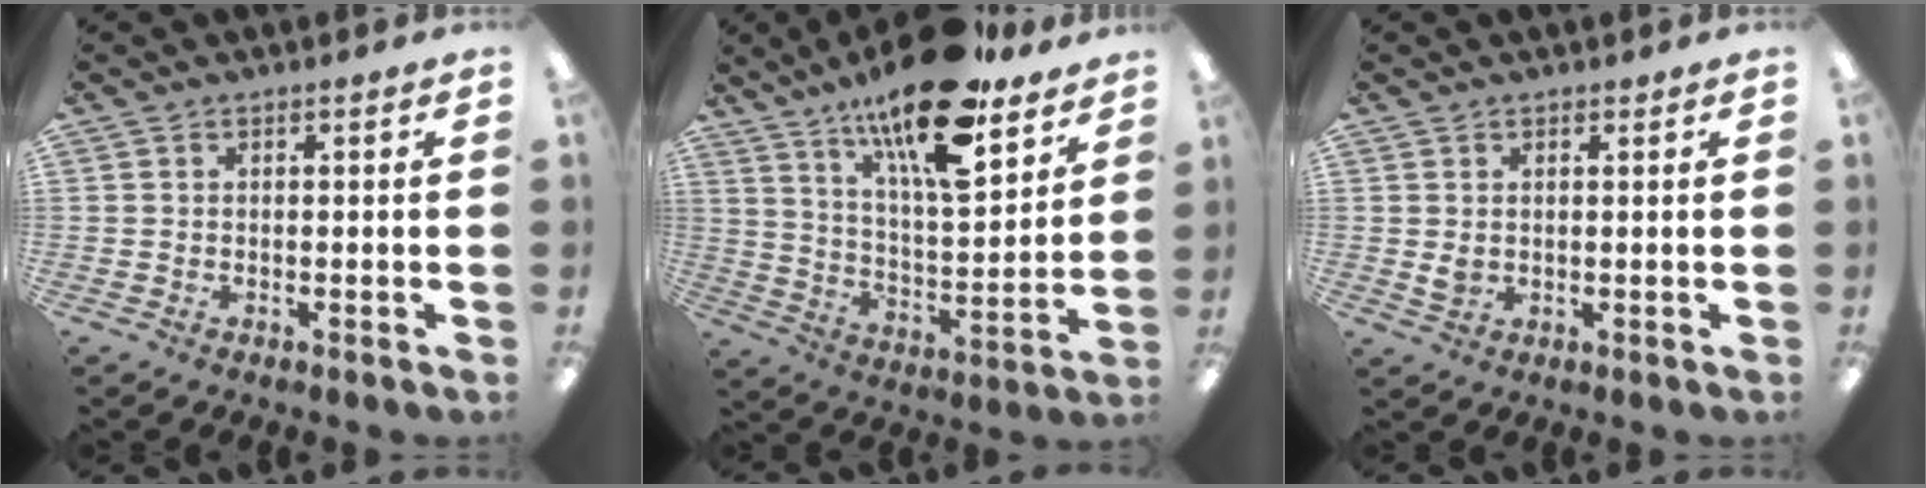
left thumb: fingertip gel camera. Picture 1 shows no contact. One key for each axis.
{"total": 20.2, "fx": 14.8, "fy": 5.7, "fz": 12.5, "tx": -0.212, "ty": -0.093, "tz": 0.246}
{"total": 2.3, "fx": 1.0, "fy": 1.9, "fz": 1.0, "tx": -0.012, "ty": 0.000, "tz": 0.016}